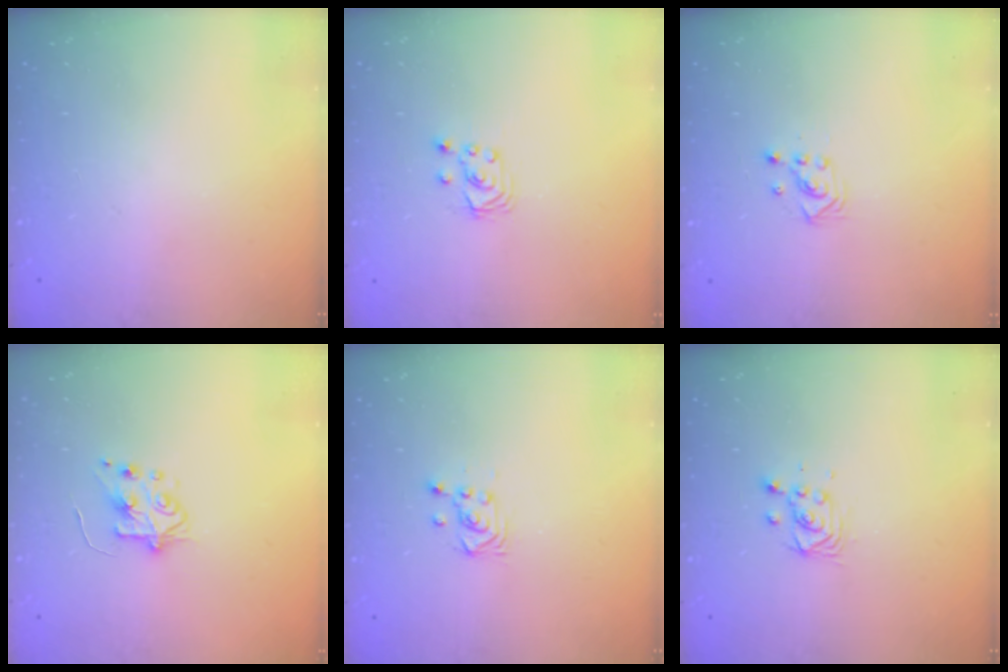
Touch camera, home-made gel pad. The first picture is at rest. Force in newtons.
{"total": 2.6, "press": 2.6, "slide": 0.3}
{"total": 2.2, "press": 2.2, "slide": 0.2}
{"total": 5.8, "press": 5.8, "slide": 0.6}
{"total": 3.5, "press": 3.4, "slide": 0.8}
{"total": 3.1, "press": 3.1, "slide": 0.3}